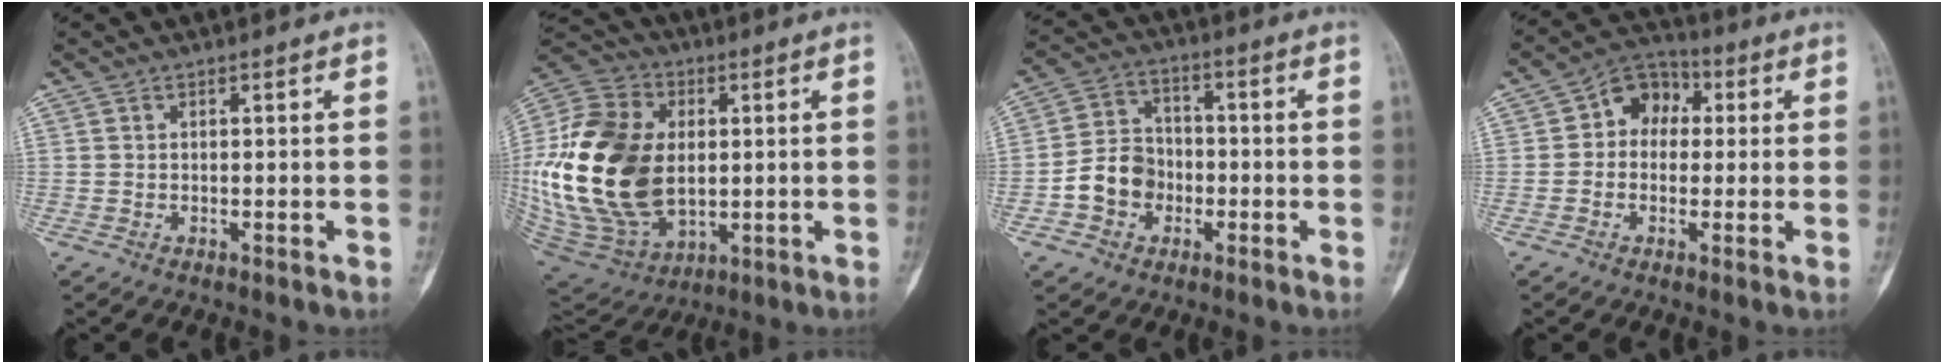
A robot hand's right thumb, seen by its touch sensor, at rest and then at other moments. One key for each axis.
{"total": 28.4, "fx": 0.8, "fy": 19.0, "fz": 21.1, "tx": -0.431, "ty": -0.011, "tz": 0.030}
{"total": 8.7, "fx": -2.6, "fy": 7.4, "fz": 3.9, "tx": -0.041, "ty": 0.033, "tz": -0.053}
{"total": 8.4, "fx": 1.1, "fy": 6.7, "fz": 4.9, "tx": -0.033, "ty": 0.023, "tz": 0.002}